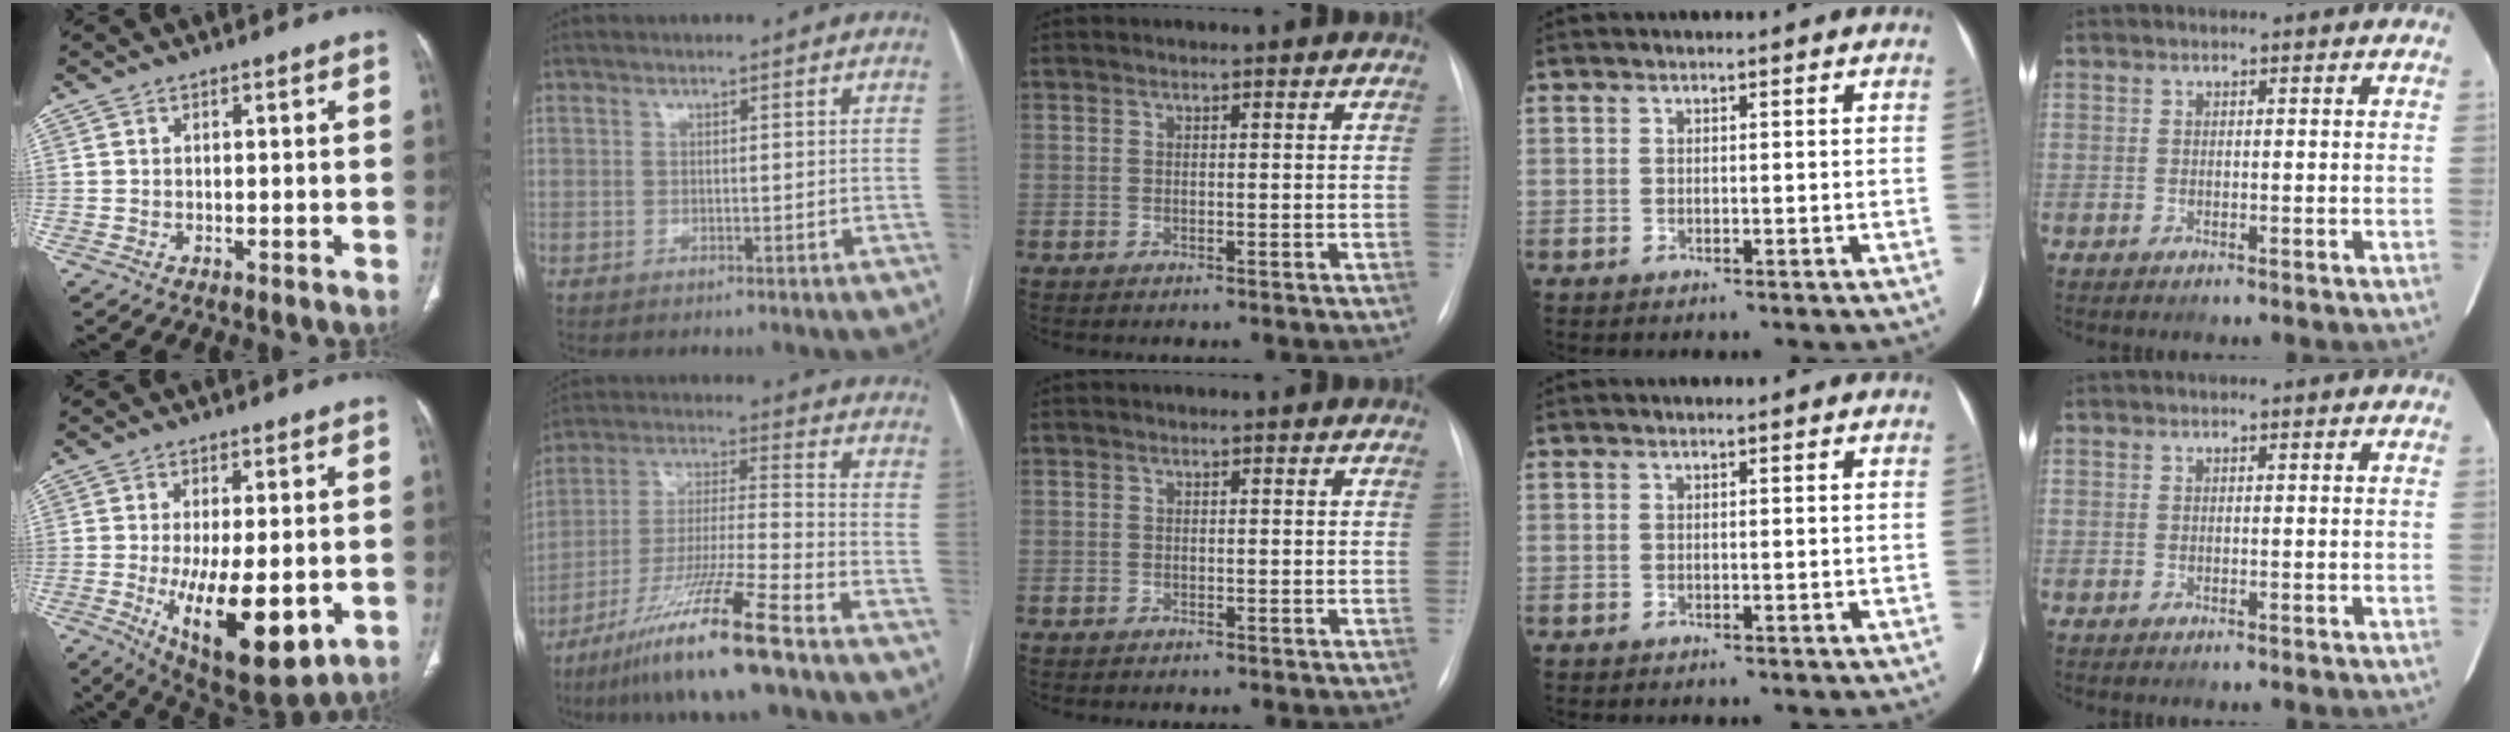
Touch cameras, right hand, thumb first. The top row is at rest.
{"thumb": {"total": 16.4, "force": [-3.4, 6.5, 14.6], "torque": [-0.232, -0.025, -0.033]}, "index": {"total": 16.1, "force": [-10.8, -0.3, 11.9], "torque": [-0.246, -0.033, -0.200]}}